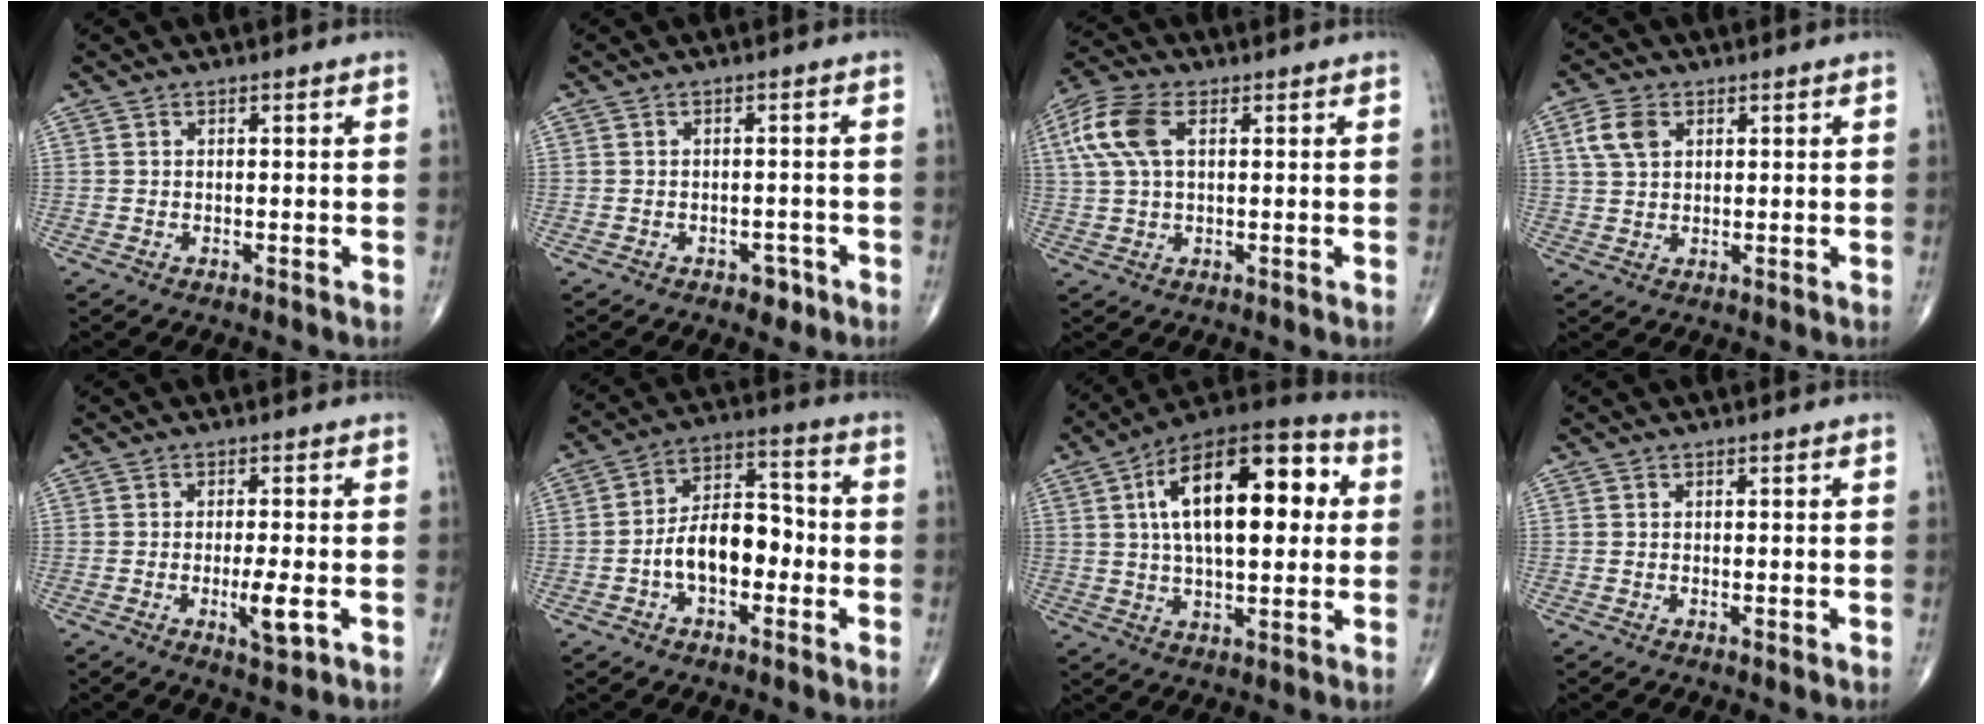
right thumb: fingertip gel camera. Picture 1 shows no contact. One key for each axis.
{"total": 2.3, "fx": -1.4, "fy": 1.5, "fz": 1.0, "tx": -0.001, "ty": 0.009, "tz": -0.016}
{"total": 9.4, "fx": 2.6, "fy": 5.0, "fz": 7.5, "tx": -0.182, "ty": 0.021, "tz": 0.048}
{"total": 5.2, "fx": 1.9, "fy": 3.4, "fz": 3.4, "tx": -0.065, "ty": 0.003, "tz": 0.037}
{"total": 4.8, "fx": -1.4, "fy": 1.1, "fz": 4.5, "tx": -0.077, "ty": -0.008, "tz": -0.021}
{"total": 11.4, "fx": -2.7, "fy": 6.7, "fz": 8.8, "tx": -0.127, "ty": 0.043, "tz": -0.056}
{"total": 22.6, "fx": 4.7, "fy": 10.5, "fz": 19.5, "tx": -0.290, "ty": 0.018, "tz": 0.064}
{"total": 0.7, "fx": -0.2, "fy": 0.2, "fz": 0.6, "tx": -0.009, "ty": -0.003, "tz": -0.002}